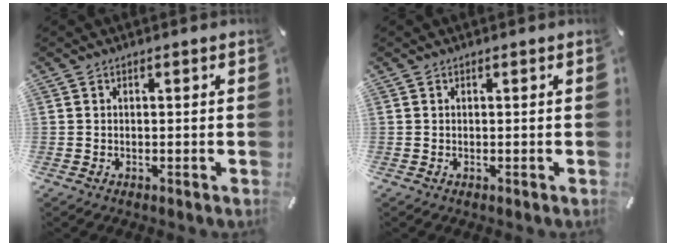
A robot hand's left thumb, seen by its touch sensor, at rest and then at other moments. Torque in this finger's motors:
{"motor_torque": [0.00, 0.00, 0.00, 0.00, 0.00]}